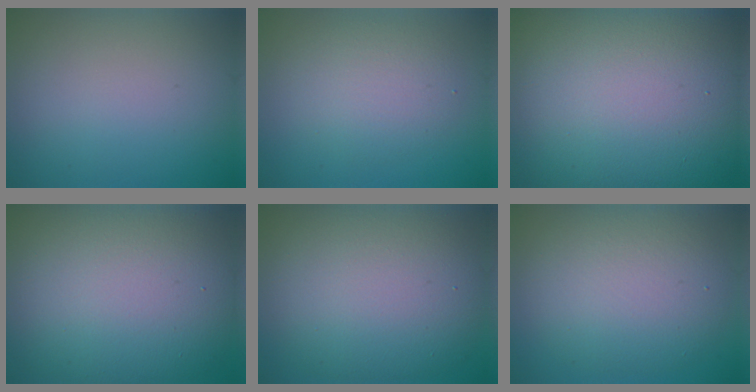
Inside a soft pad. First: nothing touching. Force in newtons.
{"total": 3.5, "press": 3.5, "slide": 0.1}
{"total": 21.6, "press": 21.6, "slide": 1.1}
{"total": 15.4, "press": 15.4, "slide": 0.8}
{"total": 11.4, "press": 11.4, "slide": 0.4}
{"total": 7.6, "press": 7.6, "slide": 0.4}